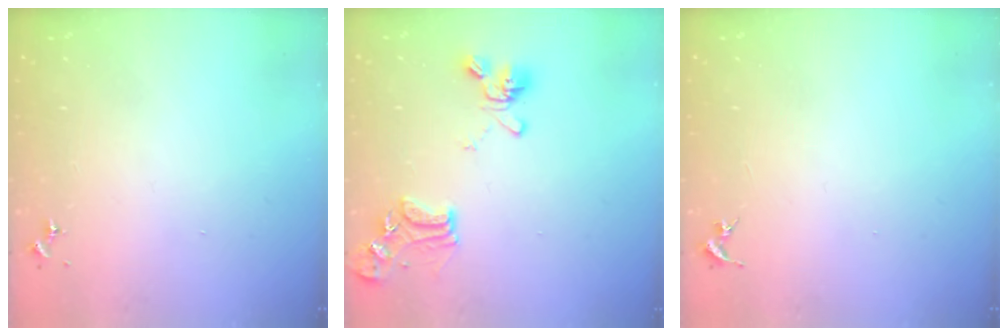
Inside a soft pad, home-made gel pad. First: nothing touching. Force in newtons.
{"total": 16.0, "press": 15.8, "slide": 1.9}
{"total": 0.0}